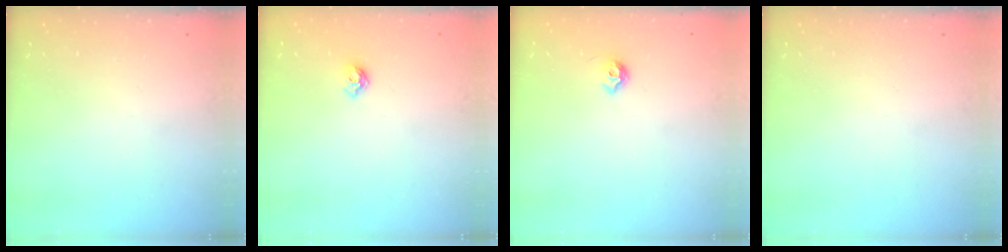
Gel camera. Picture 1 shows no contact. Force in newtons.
{"total": 5.6, "press": 5.6, "slide": 0.9}
{"total": 6.1, "press": 6.0, "slide": 0.9}
{"total": 0.0}